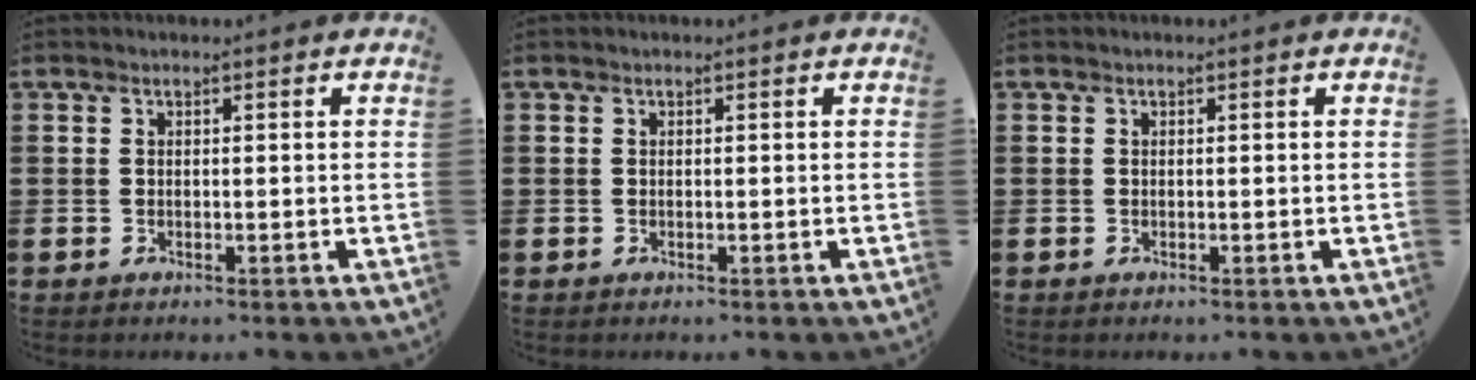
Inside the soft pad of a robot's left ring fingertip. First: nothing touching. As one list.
[{"total": 0.0}, {"total": 0.0}]